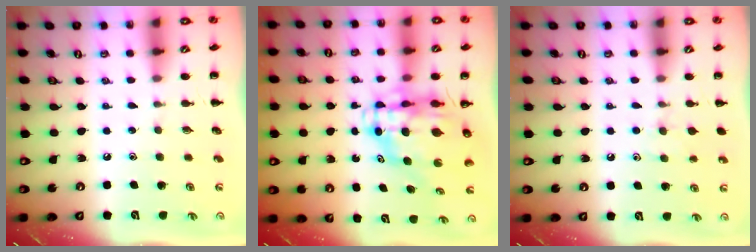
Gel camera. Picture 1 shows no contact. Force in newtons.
{"total": 10.8, "press": 10.3, "slide": 3.0}
{"total": 6.5, "press": 6.2, "slide": 1.9}